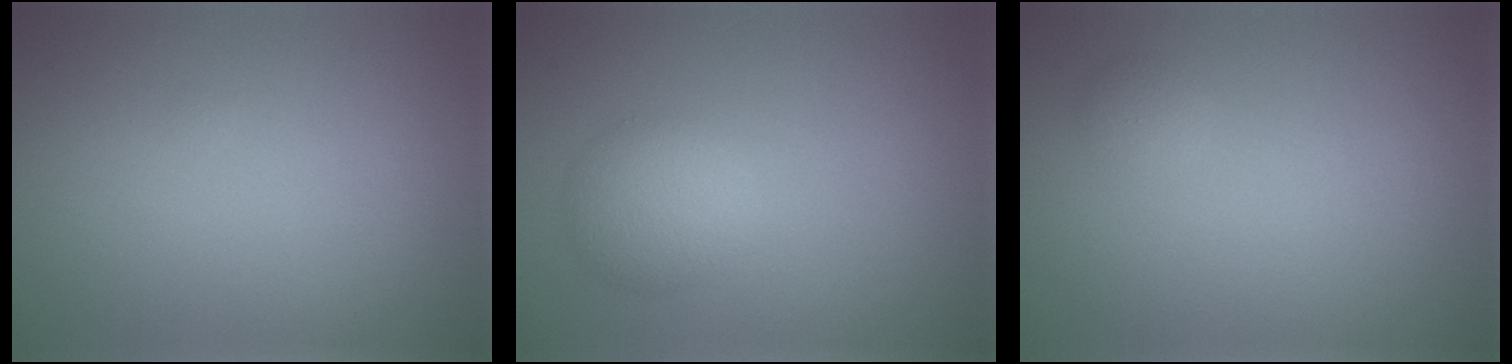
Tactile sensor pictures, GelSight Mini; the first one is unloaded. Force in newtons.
{"total": 3.3, "press": 3.3, "slide": 0.0}
{"total": 0.9, "press": 0.9, "slide": 0.0}